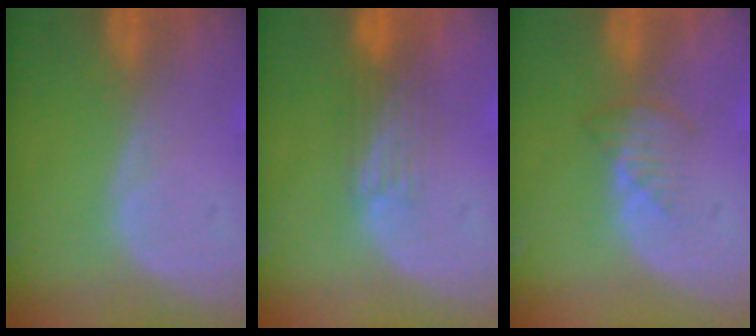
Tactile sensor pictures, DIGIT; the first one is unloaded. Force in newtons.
{"total": 3.9, "press": 3.1, "slide": 2.3}
{"total": 2.7, "press": 2.6, "slide": 0.6}